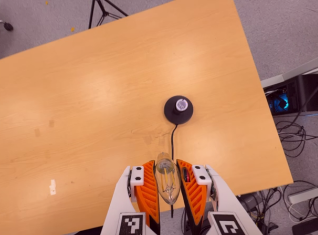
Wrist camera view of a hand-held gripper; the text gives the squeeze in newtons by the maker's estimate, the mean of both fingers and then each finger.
{"total": 21.5, "left": 23.6, "right": 19.3}